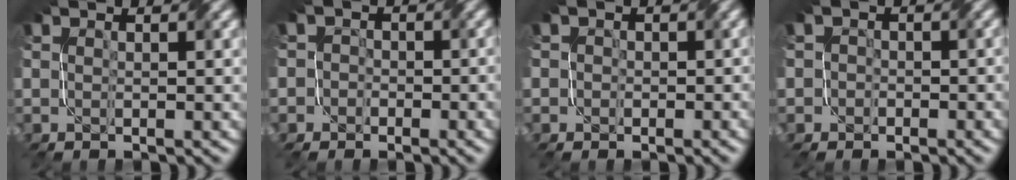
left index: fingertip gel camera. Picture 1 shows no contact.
{"total": 3.7, "force": [-0.6, 3.5, 0.9], "torque": [0.004, 0.016, -0.046]}
{"total": 2.1, "force": [0.3, 2.0, 0.6], "torque": [0.005, 0.005, -0.012]}
{"total": 2.3, "force": [-0.2, 2.2, 0.6], "torque": [0.005, 0.008, -0.019]}